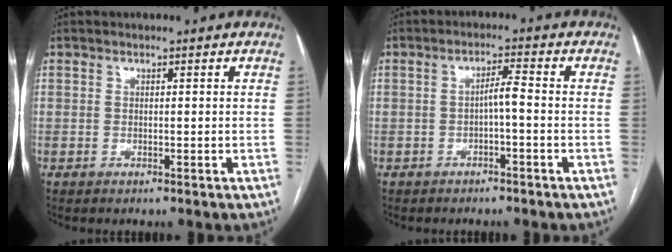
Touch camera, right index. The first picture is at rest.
{"total": 2.7, "force": [-0.8, 0.2, 2.6], "torque": [-0.043, 0.009, -0.014]}